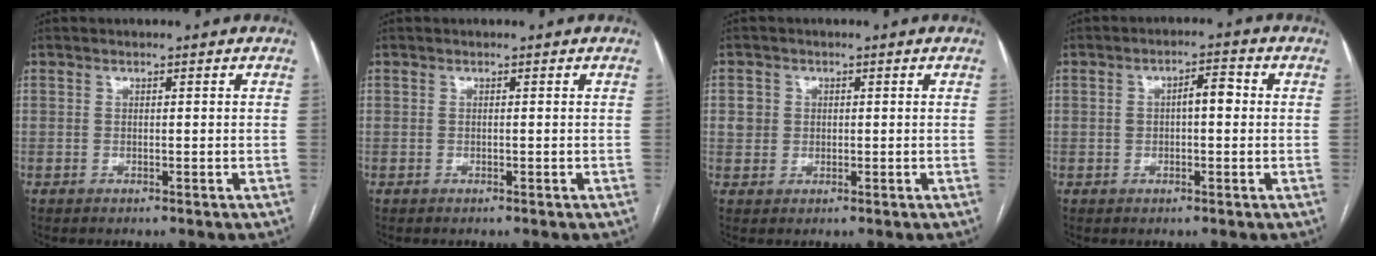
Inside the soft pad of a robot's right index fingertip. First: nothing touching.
{"total": 0.0}
{"total": 2.7, "force": [0.6, 2.6, 0.5], "torque": [-0.007, 0.011, 0.017]}
{"total": 4.1, "force": [0.5, 1.6, 3.7], "torque": [-0.066, 0.025, 0.012]}